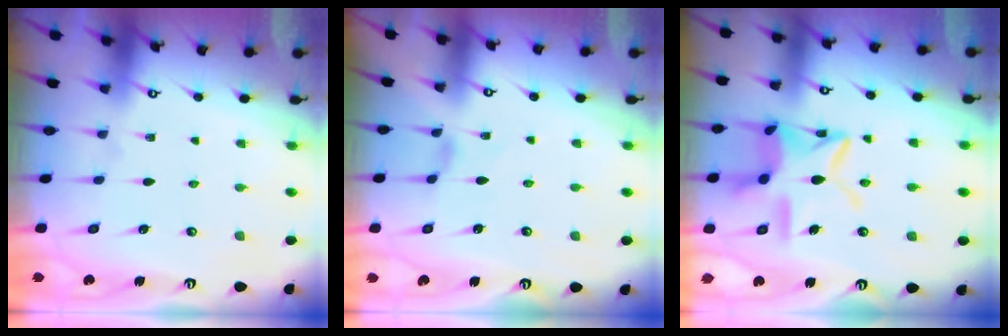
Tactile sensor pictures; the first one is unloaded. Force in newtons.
{"total": 0.0}
{"total": 15.9, "press": 15.9, "slide": 1.3}